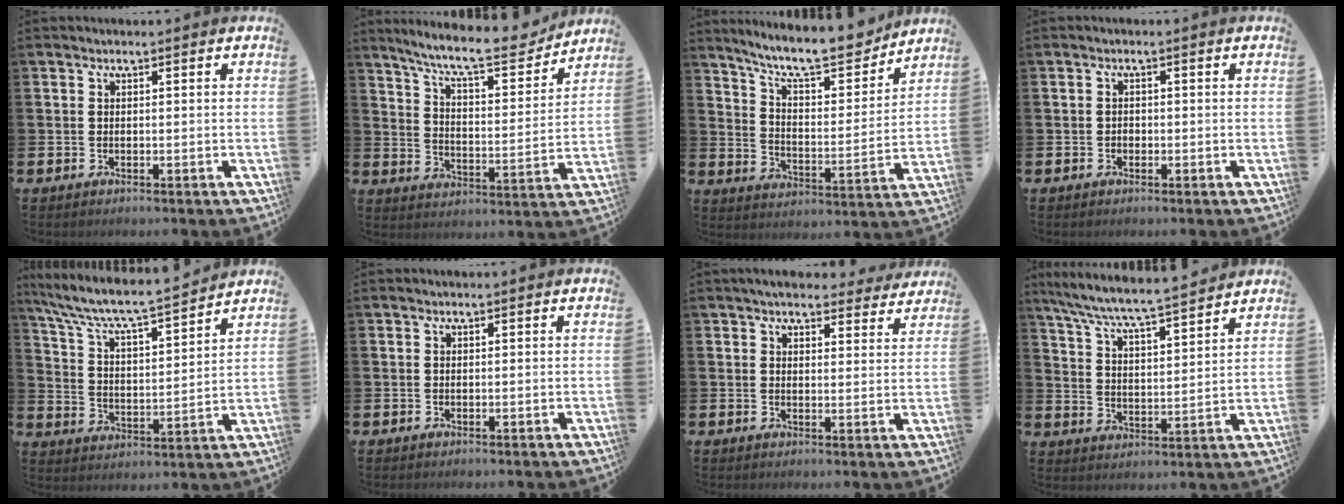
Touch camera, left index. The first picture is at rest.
{"total": 10.4, "force": [9.4, 1.4, 4.1], "torque": [-0.105, -0.061, 0.159]}
{"total": 10.9, "force": [9.9, 2.2, 4.2], "torque": [-0.101, -0.069, 0.170]}
{"total": 0.9, "force": [-0.5, 0.7, 0.2], "torque": [-0.004, 0.003, -0.010]}
{"total": 7.4, "force": [6.9, 0.7, 2.5], "torque": [-0.085, -0.055, 0.115]}
{"total": 0.0}
{"total": 4.5, "force": [4.2, 1.3, 1.0], "torque": [-0.021, -0.019, 0.075]}
{"total": 7.1, "force": [6.8, 0.0, 2.0], "torque": [-0.071, -0.052, 0.117]}